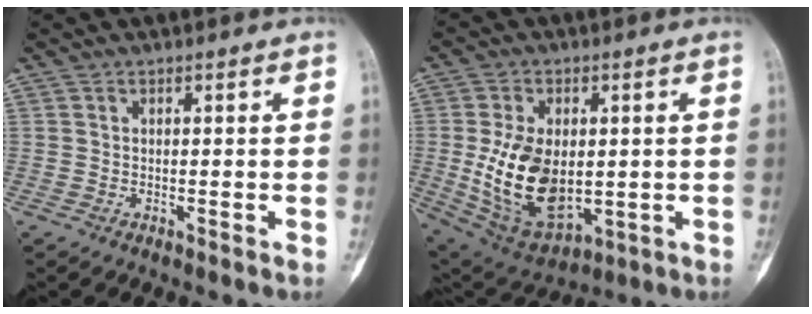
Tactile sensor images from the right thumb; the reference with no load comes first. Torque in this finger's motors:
{"motor_torque": [2.09, 1.85, 1.22, -0.95, 0.37]}